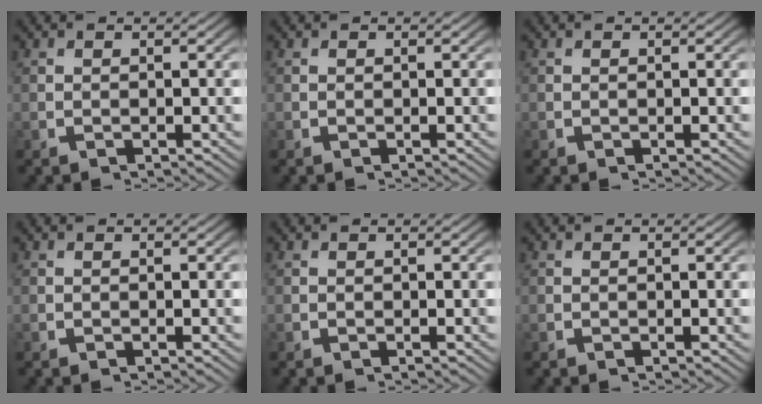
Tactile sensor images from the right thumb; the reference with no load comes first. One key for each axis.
{"total": 0.0}
{"total": 0.0}
{"total": 0.0}
{"total": 0.0}
{"total": 0.0}